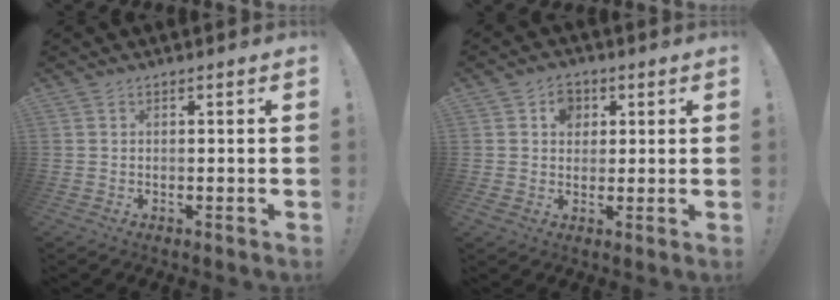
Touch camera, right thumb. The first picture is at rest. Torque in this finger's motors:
{"motor_torque": [0.97, 1.08, 0.46, -0.53, 0.02]}